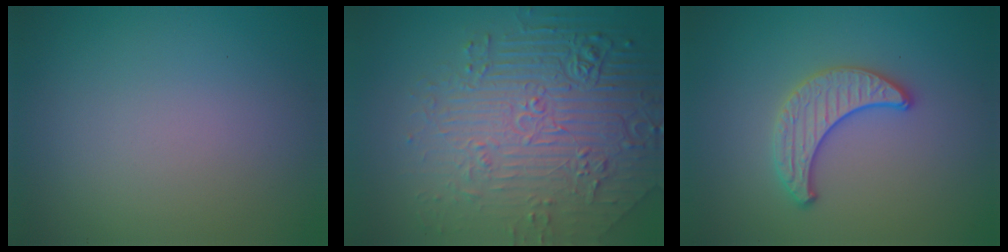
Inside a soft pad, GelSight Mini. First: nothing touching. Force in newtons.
{"total": 8.9, "press": 6.2, "slide": 6.4}
{"total": 3.0, "press": 3.0, "slide": 0.5}